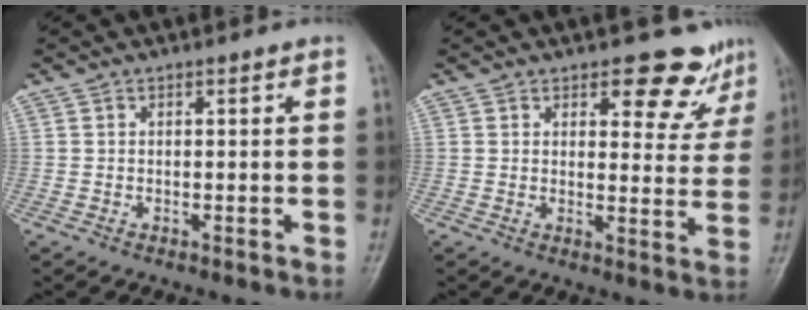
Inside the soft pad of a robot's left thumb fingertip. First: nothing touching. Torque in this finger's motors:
{"motor_torque": [3.20, 1.81, 1.38, -0.08, 0.02]}